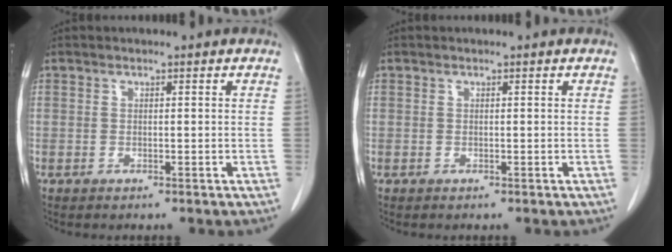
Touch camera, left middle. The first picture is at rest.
{"total": 0.0}